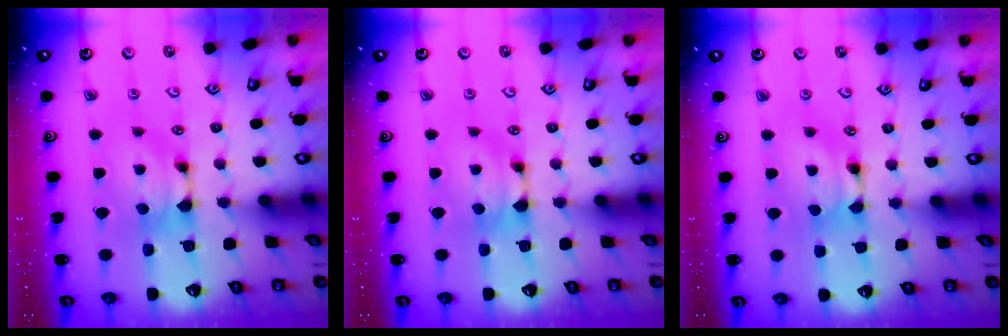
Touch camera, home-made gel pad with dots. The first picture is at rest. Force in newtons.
{"total": 0.0}
{"total": 1.7, "press": 1.7, "slide": 0.1}